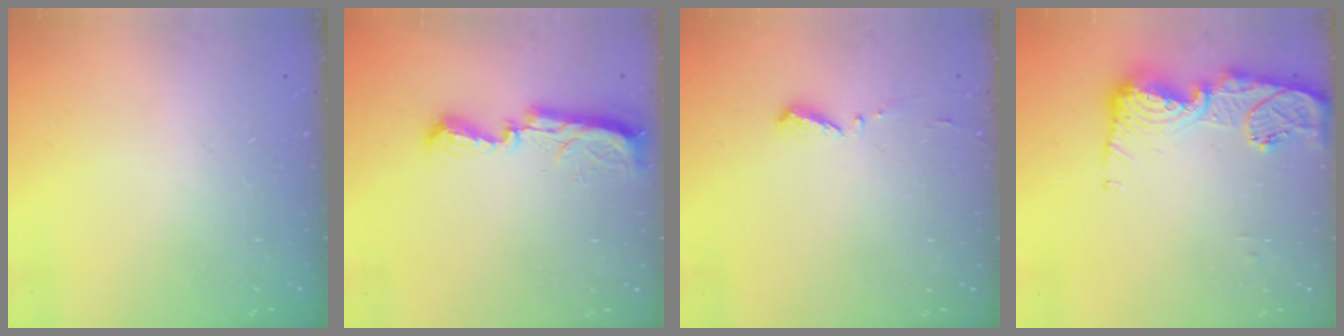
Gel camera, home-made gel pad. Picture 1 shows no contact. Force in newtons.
{"total": 8.3, "press": 8.3, "slide": 0.9}
{"total": 4.7, "press": 4.7, "slide": 0.4}
{"total": 14.0, "press": 13.9, "slide": 1.5}